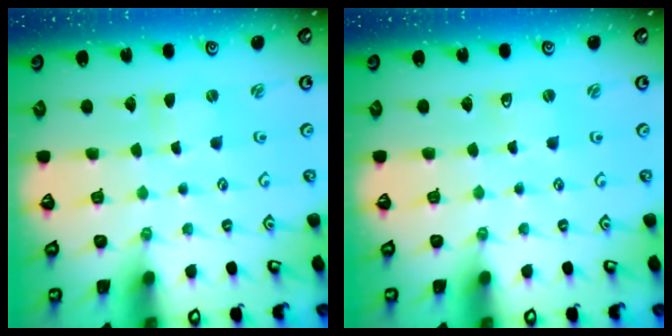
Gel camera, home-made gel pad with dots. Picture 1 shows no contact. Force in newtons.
{"total": 2.3, "press": 2.2, "slide": 0.4}